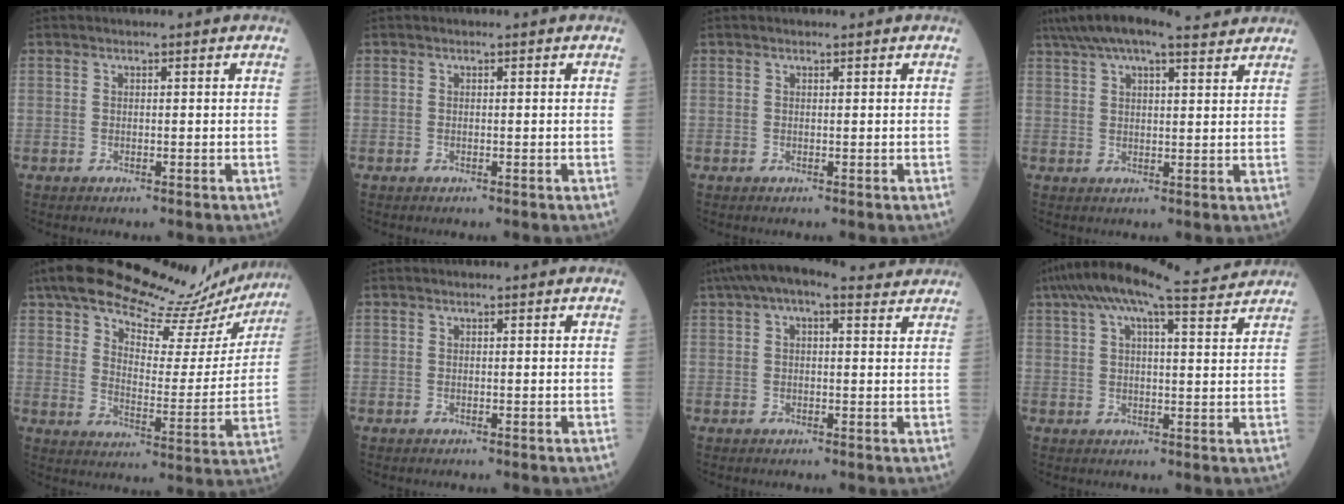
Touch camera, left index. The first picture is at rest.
{"total": 0.0}
{"total": 0.0}
{"total": 13.0, "force": [10.9, 2.6, 6.6], "torque": [-0.127, 0.049, 0.165]}
{"total": 22.8, "force": [20.2, 6.2, 8.8], "torque": [-0.128, -0.024, 0.260]}
{"total": 0.0}
{"total": 8.9, "force": [6.5, 3.0, 5.3], "torque": [-0.096, 0.052, 0.096]}
{"total": 13.0, "force": [11.1, 0.8, 6.8], "torque": [-0.127, 0.042, 0.159]}